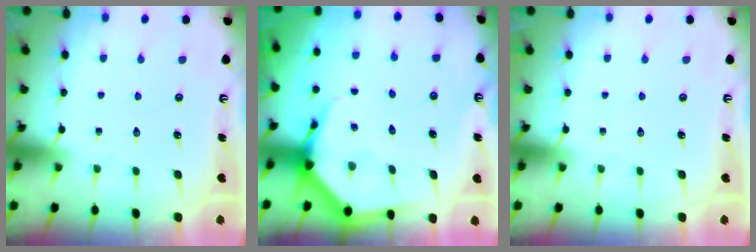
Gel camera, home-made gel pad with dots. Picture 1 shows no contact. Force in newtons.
{"total": 6.0, "press": 6.0, "slide": 0.4}
{"total": 0.0}